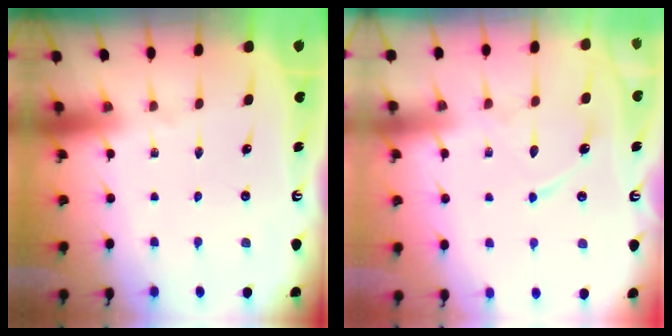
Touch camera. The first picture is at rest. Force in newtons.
{"total": 8.9, "press": 8.9, "slide": 0.8}